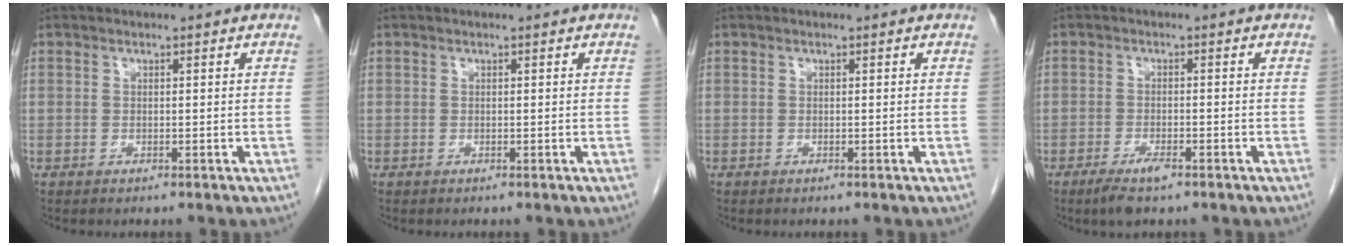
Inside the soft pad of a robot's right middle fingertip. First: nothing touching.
{"total": 0.0}
{"total": 0.0}
{"total": 3.6, "force": [-2.3, 0.8, 2.6], "torque": [-0.053, -0.004, -0.040]}